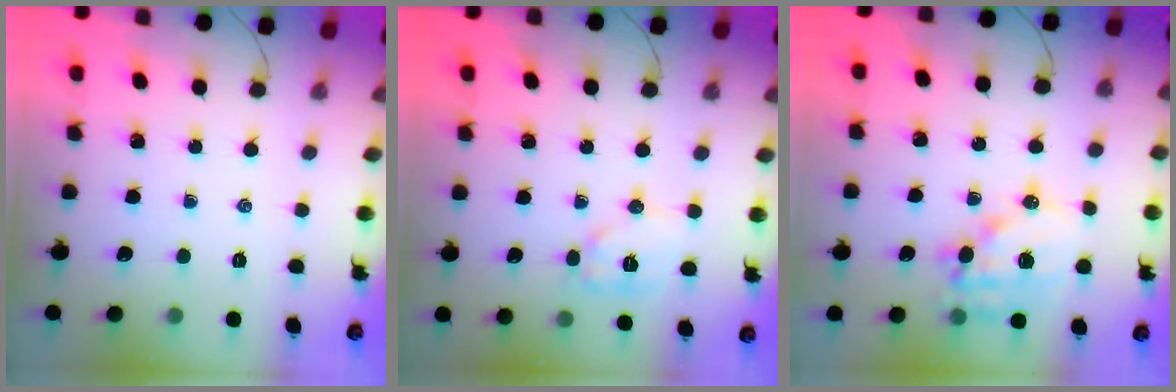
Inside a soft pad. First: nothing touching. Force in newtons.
{"total": 10.0, "press": 10.0, "slide": 0.2}
{"total": 13.8, "press": 13.4, "slide": 3.3}